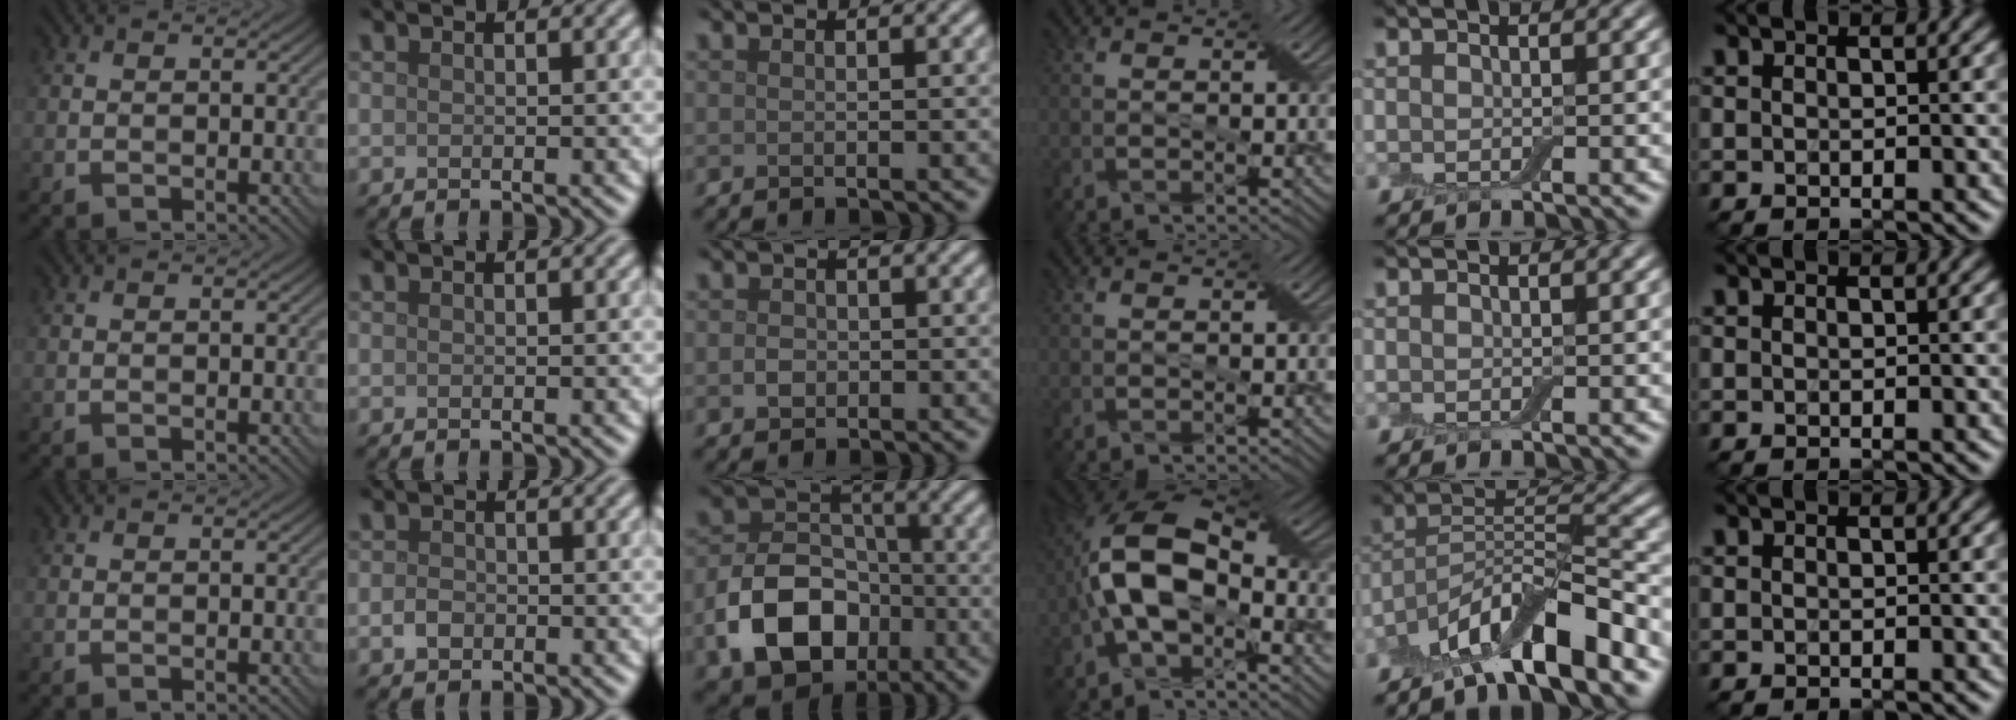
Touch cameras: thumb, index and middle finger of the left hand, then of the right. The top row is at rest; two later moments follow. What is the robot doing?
{"motion": "fold", "object": "apron"}